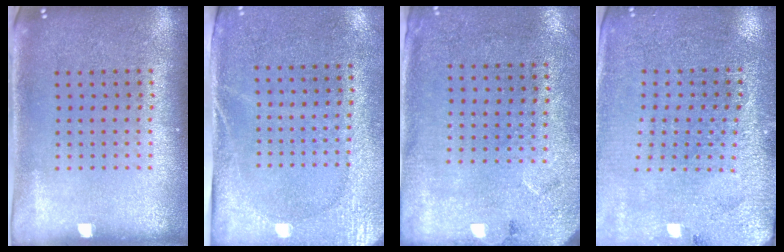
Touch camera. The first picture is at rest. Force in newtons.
{"total": 2.8, "press": 2.3, "slide": 1.6}
{"total": 2.7, "press": 2.2, "slide": 1.6}
{"total": 2.8, "press": 2.8, "slide": 0.2}